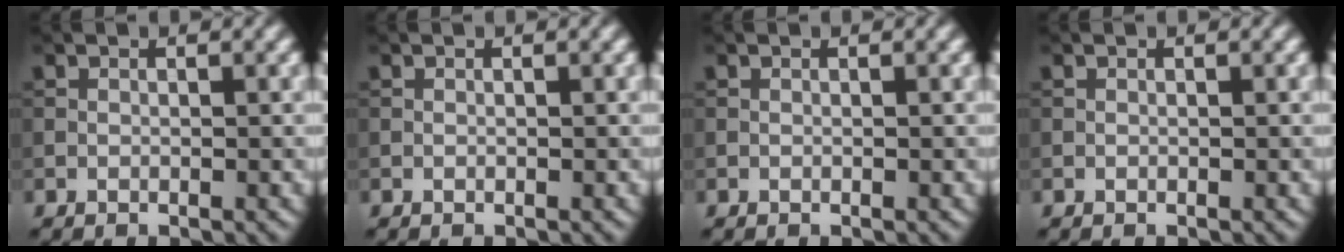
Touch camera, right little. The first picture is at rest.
{"total": 0.0}
{"total": 0.0}
{"total": 0.0}